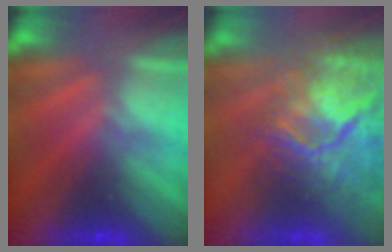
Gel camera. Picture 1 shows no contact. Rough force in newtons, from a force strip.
{"total": 10.8}